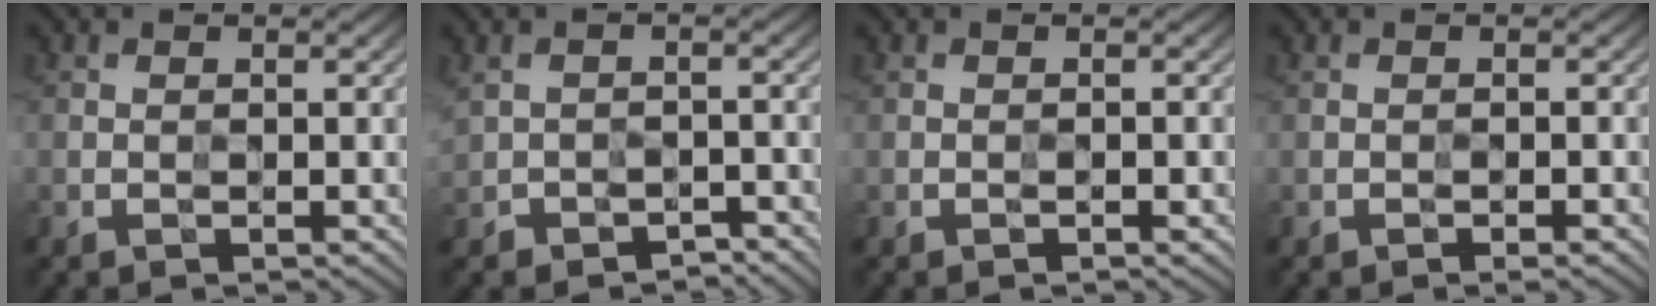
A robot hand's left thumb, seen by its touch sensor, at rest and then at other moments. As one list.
[{"total": 3.8, "force": [-2.7, 2.5, 0.9], "torque": [-0.012, -0.011, -0.043]}, {"total": 0.0}, {"total": 0.7, "force": [-0.5, 0.2, 0.4], "torque": [-0.004, -0.001, -0.008]}]